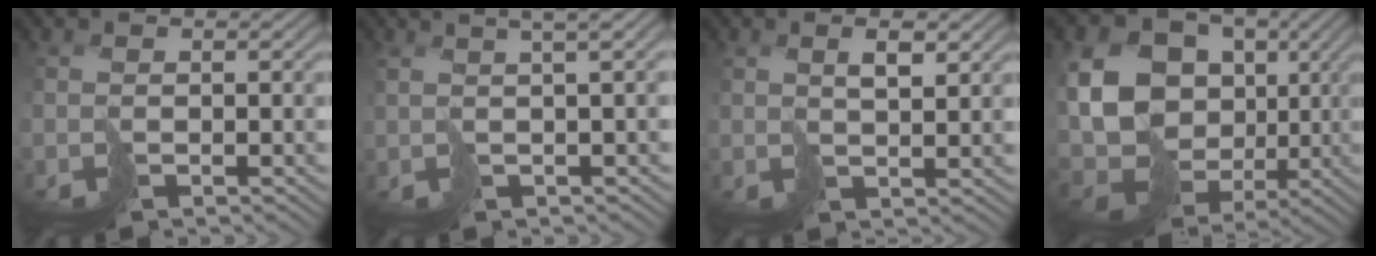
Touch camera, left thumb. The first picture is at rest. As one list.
[{"total": 5.0, "force": [1.7, 1.2, 4.6], "torque": [-0.053, 0.016, 0.029]}, {"total": 2.8, "force": [1.9, 0.6, 1.9], "torque": [-0.033, 0.002, 0.039]}, {"total": 17.5, "force": [-0.1, 14.5, 9.8], "torque": [-0.244, -0.011, 0.013]}]